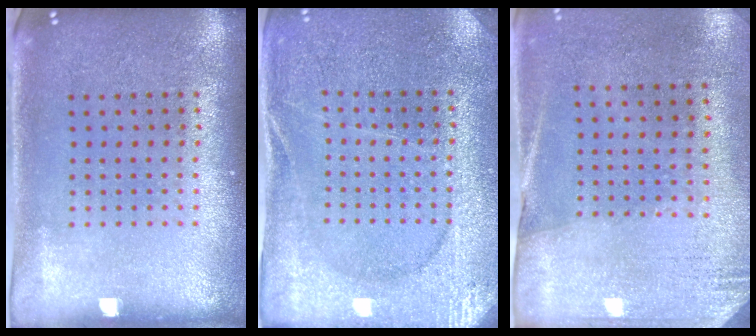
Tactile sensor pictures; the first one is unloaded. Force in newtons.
{"total": 2.9, "press": 2.9, "slide": 0.3}
{"total": 2.6, "press": 2.3, "slide": 1.4}